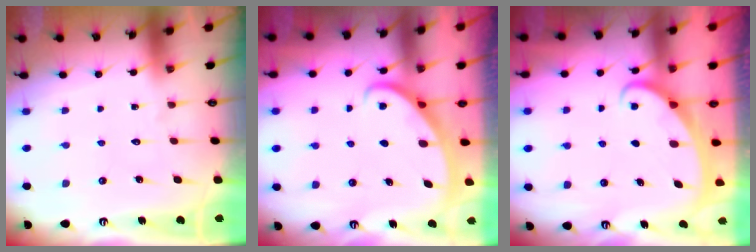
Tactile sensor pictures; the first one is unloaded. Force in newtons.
{"total": 3.0, "press": 3.0, "slide": 0.1}
{"total": 2.3, "press": 2.2, "slide": 0.3}